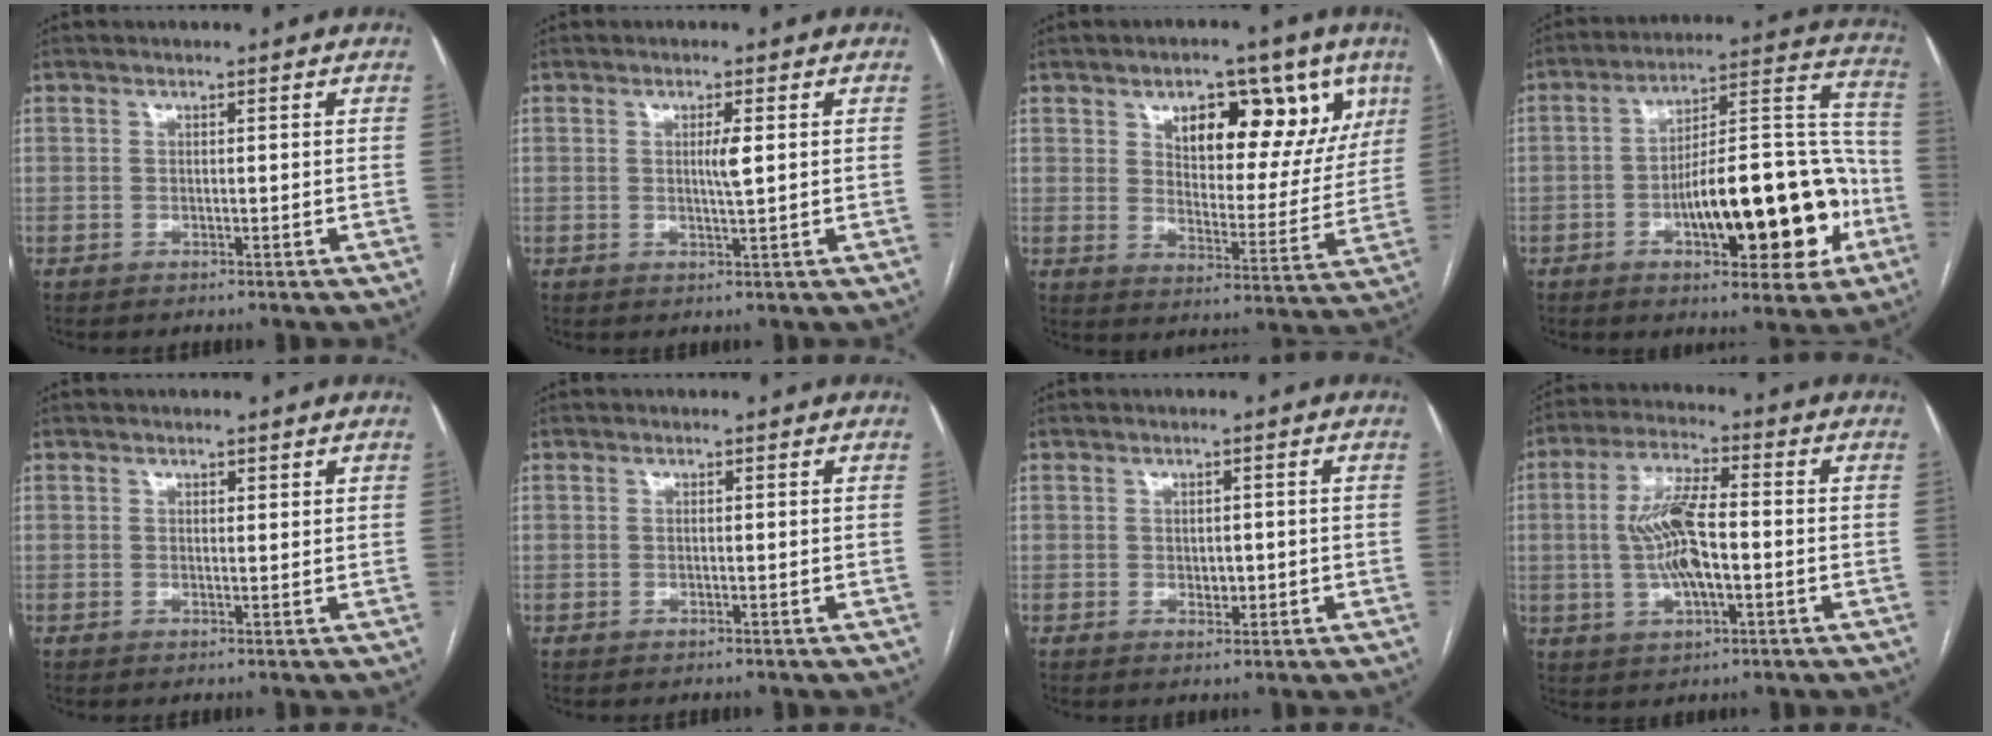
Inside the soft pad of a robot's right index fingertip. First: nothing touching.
{"total": 2.3, "force": [0.4, 0.0, 2.3], "torque": [-0.042, -0.002, 0.006]}
{"total": 15.1, "force": [7.9, 7.7, 10.4], "torque": [-0.121, 0.008, 0.117]}
{"total": 20.1, "force": [-6.2, 6.1, 18.2], "torque": [-0.245, 0.038, -0.078]}
{"total": 0.8, "force": [0.7, 0.3, 0.3], "torque": [-0.005, -0.003, 0.008]}
{"total": 0.0}
{"total": 1.9, "force": [-0.2, 1.3, 1.4], "torque": [-0.018, 0.000, 0.001]}
{"total": 9.8, "force": [-0.6, 2.9, 9.4], "torque": [-0.191, 0.008, -0.011]}